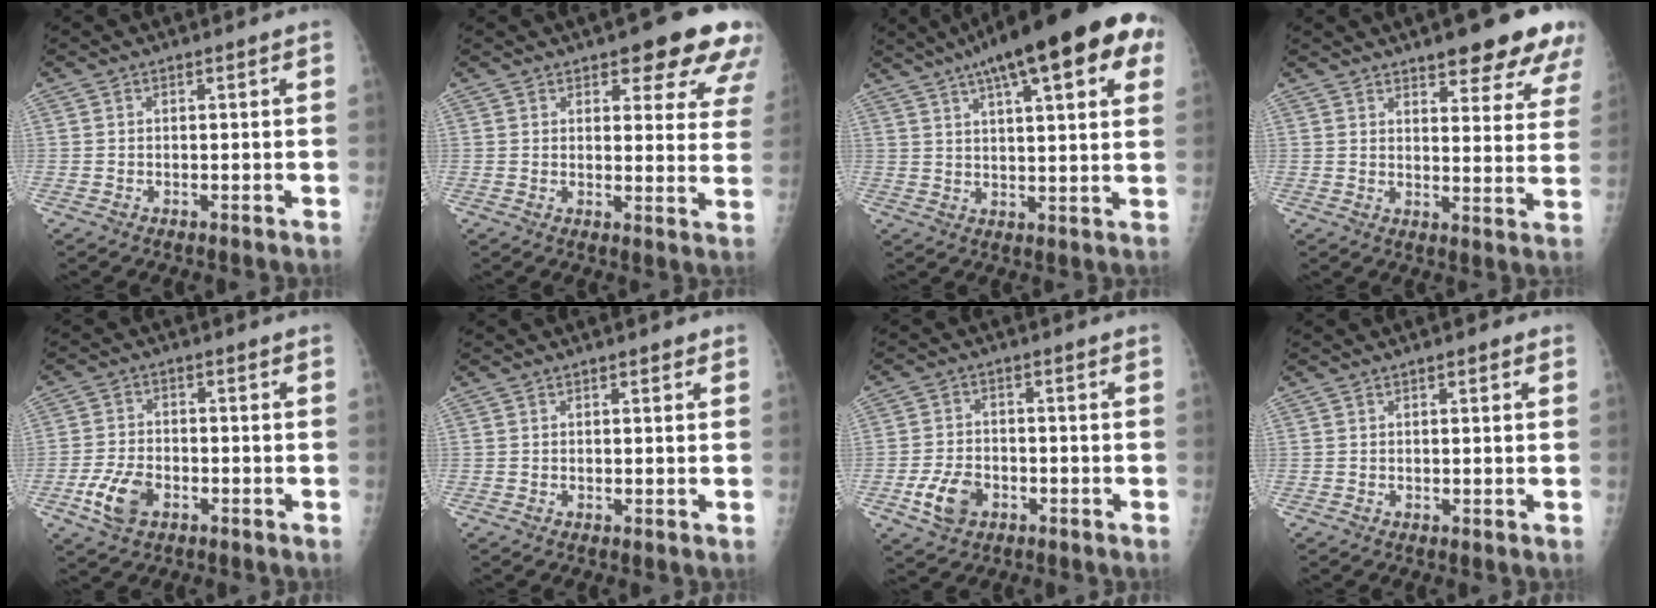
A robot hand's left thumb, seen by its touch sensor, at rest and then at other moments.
{"total": 13.9, "force": [9.0, 5.2, 9.2], "torque": [-0.062, -0.039, 0.094]}
{"total": 23.3, "force": [11.8, 6.4, 19.1], "torque": [-0.266, 0.015, 0.160]}
{"total": 15.7, "force": [11.1, 4.5, 10.2], "torque": [-0.093, -0.053, 0.132]}
{"total": 6.9, "force": [-3.2, 4.2, 4.5], "torque": [-0.087, 0.010, -0.059]}
{"total": 0.9, "force": [0.5, 0.4, 0.6], "torque": [-0.008, 0.000, 0.004]}
{"total": 6.7, "force": [-3.0, 4.6, 3.8], "torque": [-0.066, 0.012, -0.050]}
{"total": 1.7, "force": [0.8, 0.7, 1.3], "torque": [-0.015, 0.001, 0.006]}